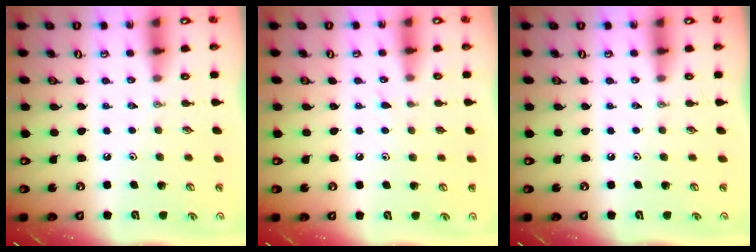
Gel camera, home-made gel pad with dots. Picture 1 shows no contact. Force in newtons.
{"total": 3.9, "press": 3.9, "slide": 0.4}
{"total": 0.0}